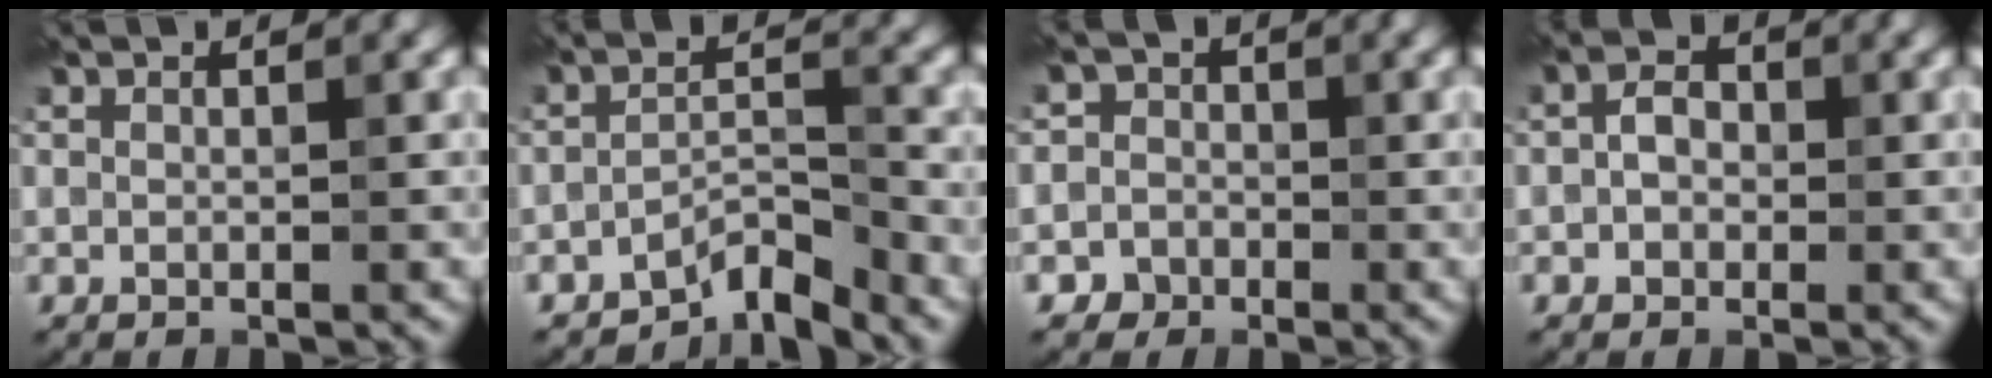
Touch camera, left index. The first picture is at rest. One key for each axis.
{"total": 3.9, "fx": -3.5, "fy": 1.0, "fz": 1.6, "tx": -0.022, "ty": 0.007, "tz": -0.070}
{"total": 3.3, "fx": -1.5, "fy": 2.9, "fz": 0.2, "tx": 0.035, "ty": 0.004, "tz": -0.042}
{"total": 2.0, "fx": -0.3, "fy": 1.6, "fz": 1.2, "tx": -0.016, "ty": 0.002, "tz": -0.016}